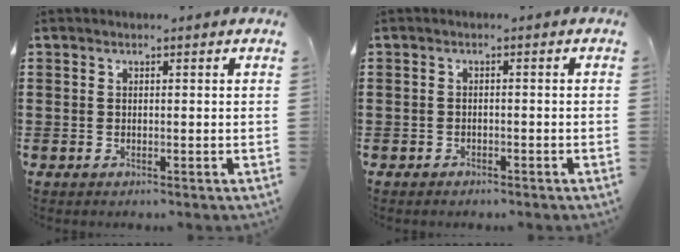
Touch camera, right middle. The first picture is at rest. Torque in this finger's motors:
{"motor_torque": [-0.26, 0.02, -0.02, -0.01]}